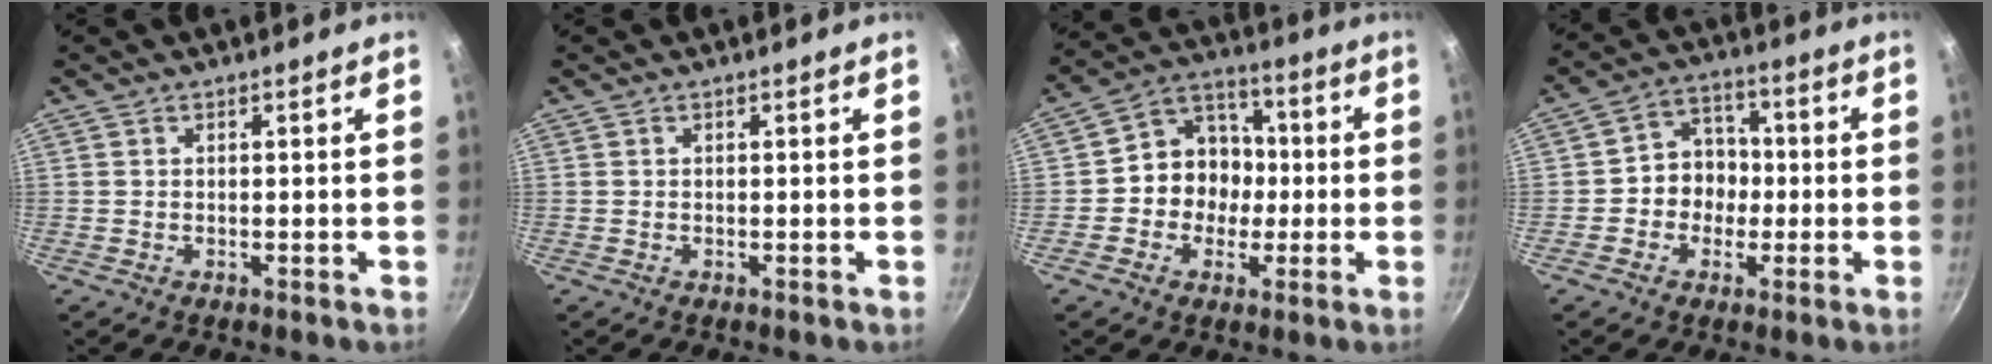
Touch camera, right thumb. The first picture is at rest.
{"total": 0.0}
{"total": 10.7, "force": [-1.2, 9.5, 4.8], "torque": [-0.027, 0.030, -0.038]}
{"total": 6.3, "force": [-1.3, 5.5, 2.9], "torque": [-0.002, 0.026, -0.032]}